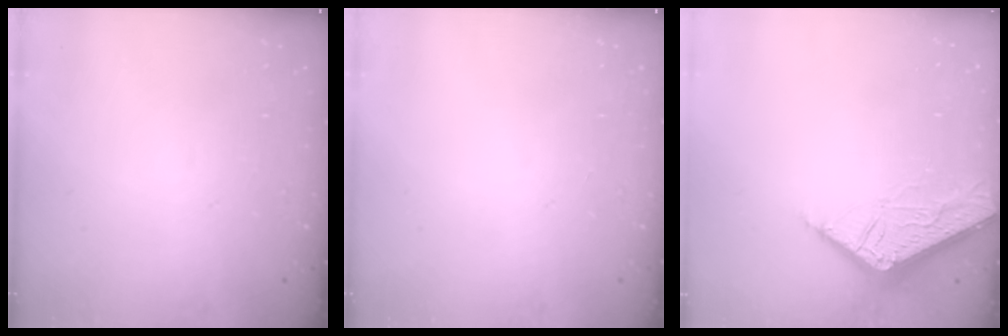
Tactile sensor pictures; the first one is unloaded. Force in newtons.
{"total": 0.0}
{"total": 7.8, "press": 7.8, "slide": 0.3}